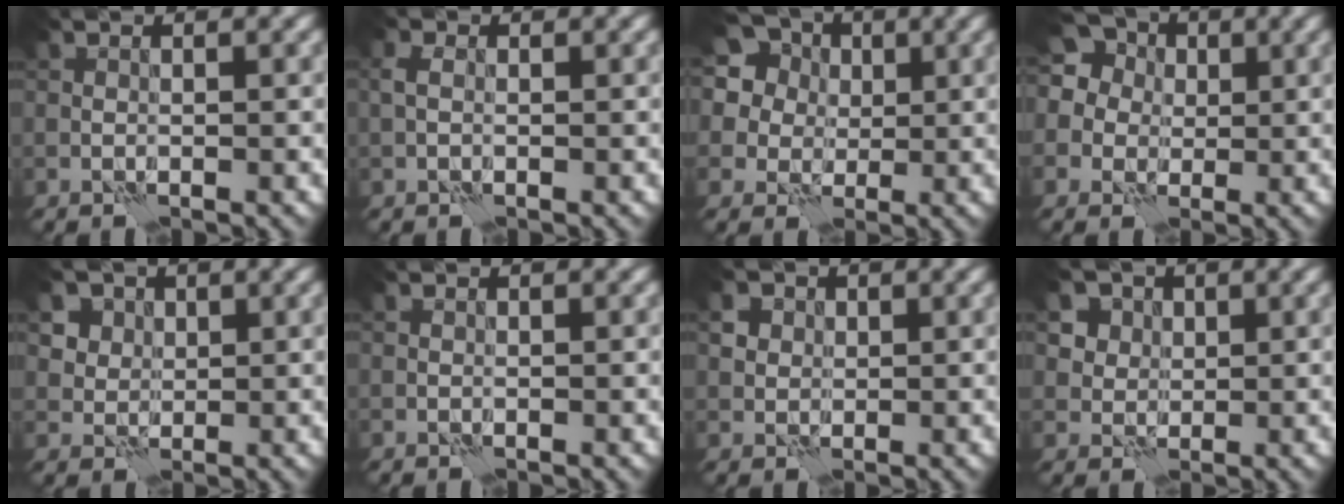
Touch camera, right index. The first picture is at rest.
{"total": 1.3, "force": [0.0, 0.9, 0.9], "torque": [-0.021, 0.004, -0.003]}
{"total": 12.2, "force": [5.8, 9.6, 4.9], "torque": [-0.136, 0.037, 0.084]}
{"total": 9.0, "force": [3.1, 7.5, 3.8], "torque": [-0.088, 0.038, 0.022]}
{"total": 6.7, "force": [3.5, 5.0, 2.7], "torque": [-0.060, 0.004, 0.052]}
{"total": 0.0}
{"total": 4.8, "force": [2.1, 3.8, 2.1], "torque": [-0.039, 0.015, 0.025]}
{"total": 7.0, "force": [3.5, 5.3, 2.9], "torque": [-0.063, 0.006, 0.049]}